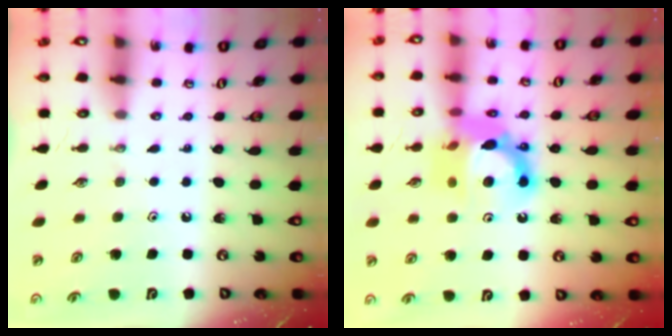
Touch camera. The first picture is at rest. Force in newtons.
{"total": 14.5, "press": 14.4, "slide": 1.7}